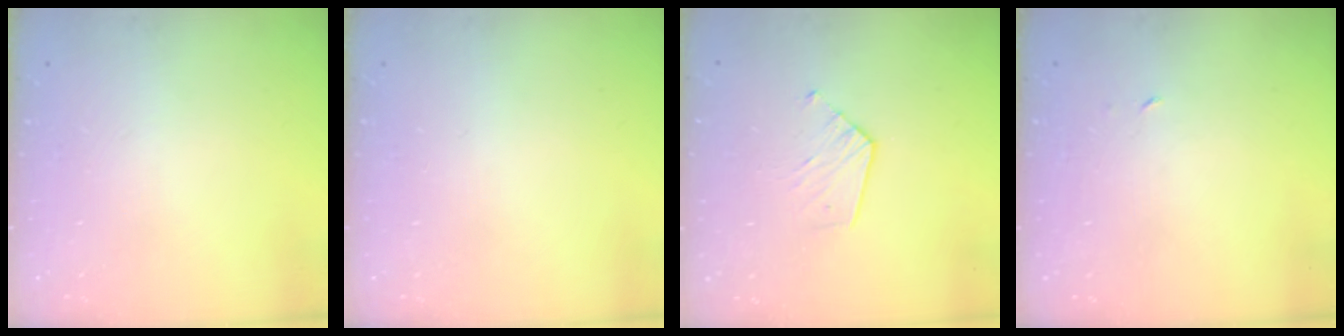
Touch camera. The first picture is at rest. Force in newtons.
{"total": 0.0}
{"total": 7.1, "press": 7.1, "slide": 0.5}
{"total": 1.8, "press": 1.8, "slide": 0.1}